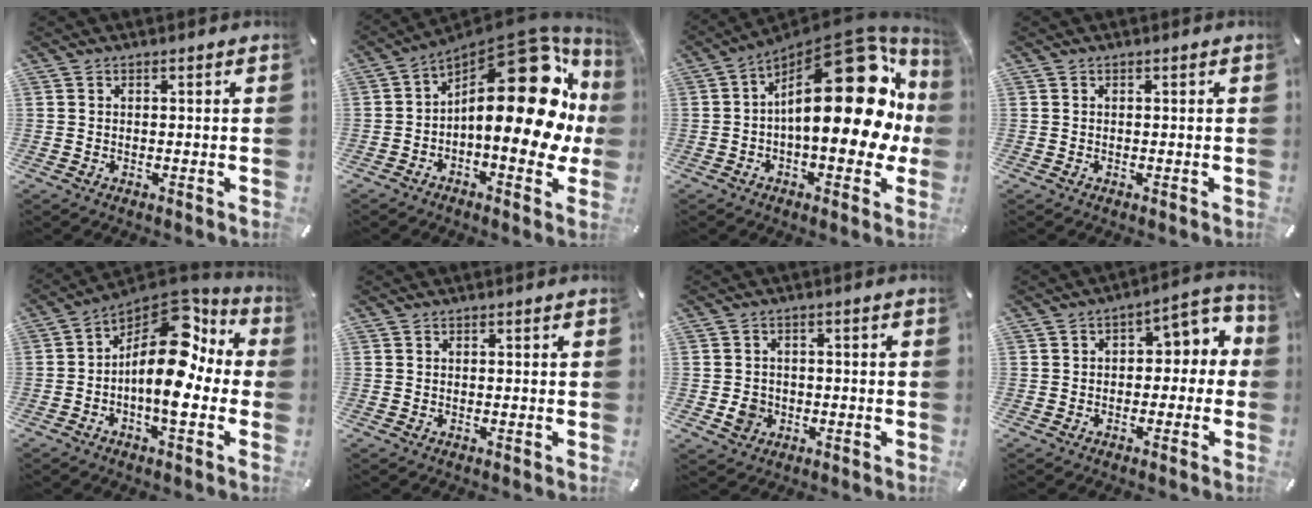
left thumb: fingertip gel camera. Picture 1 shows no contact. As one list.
[{"total": 26.1, "force": [4.4, 11.9, 22.8], "torque": [-0.335, -0.056, 0.081]}, {"total": 29.2, "force": [5.6, 13.1, 25.5], "torque": [-0.382, -0.054, 0.104]}, {"total": 0.0}, {"total": 16.0, "force": [1.6, 7.9, 13.8], "torque": [-0.233, -0.034, 0.025]}, {"total": 0.0}, {"total": 4.4, "force": [-1.2, 4.1, 1.3], "torque": [-0.012, -0.001, -0.024]}, {"total": 6.5, "force": [0.0, 4.3, 4.8], "torque": [-0.049, -0.003, -0.012]}]